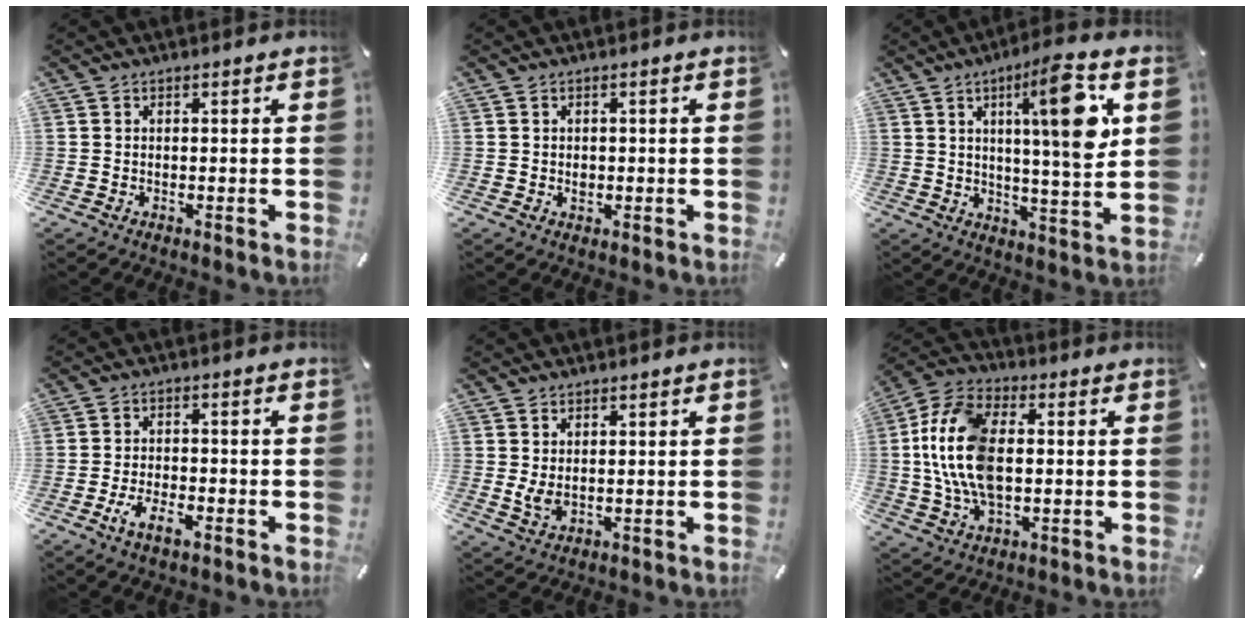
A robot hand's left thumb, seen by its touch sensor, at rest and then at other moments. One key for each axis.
{"total": 1.0, "fx": 0.0, "fy": 0.9, "fz": 0.6, "tx": -0.013, "ty": 0.004, "tz": -0.002}
{"total": 15.9, "fx": 5.9, "fy": 3.2, "fz": 14.4, "tx": -0.213, "ty": -0.014, "tz": 0.080}
{"total": 5.8, "fx": -2.9, "fy": 2.4, "fz": 4.4, "tx": -0.087, "ty": 0.006, "tz": -0.053}
{"total": 3.7, "fx": 1.0, "fy": 2.2, "fz": 2.8, "tx": -0.069, "ty": -0.003, "tz": 0.017}
{"total": 15.2, "fx": 0.3, "fy": 9.6, "fz": 11.8, "tx": -0.274, "ty": 0.001, "tz": 0.002}